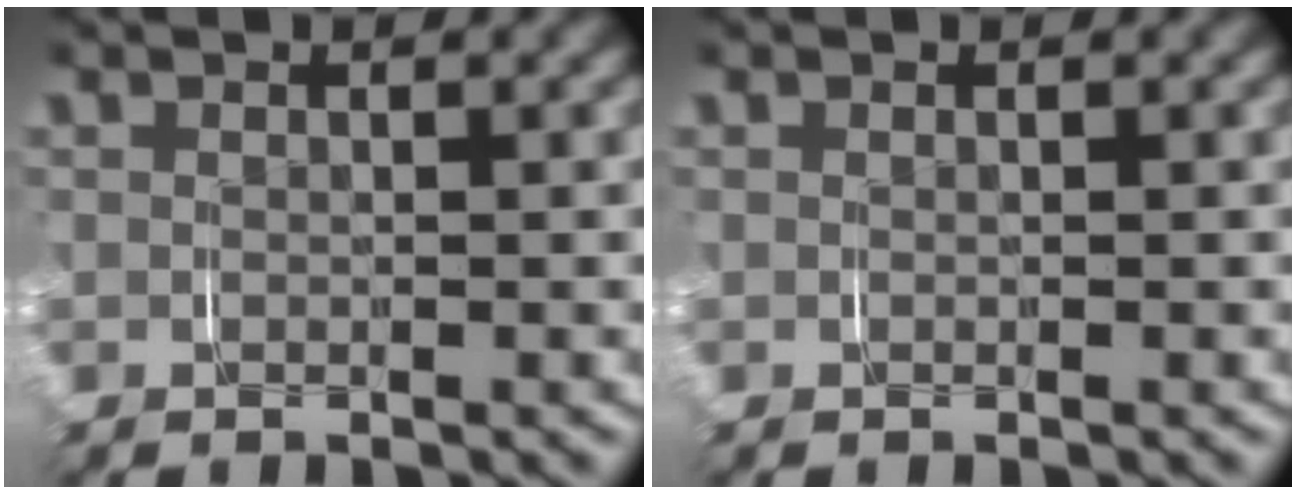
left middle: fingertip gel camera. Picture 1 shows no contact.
{"total": 0.0}